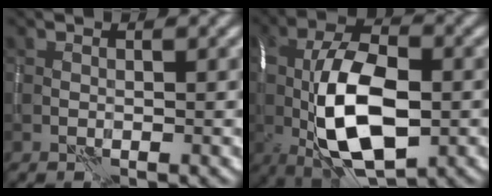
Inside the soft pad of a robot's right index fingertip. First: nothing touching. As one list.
[{"total": 11.5, "force": [-2.1, 5.3, 9.9], "torque": [-0.172, 0.008, -0.042]}]